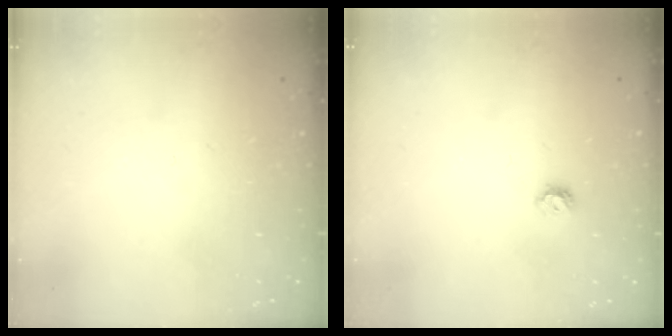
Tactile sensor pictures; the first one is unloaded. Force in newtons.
{"total": 4.9, "press": 4.9, "slide": 0.8}